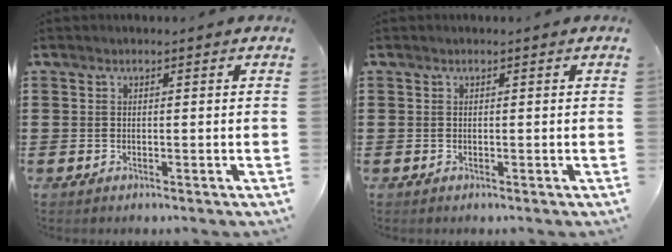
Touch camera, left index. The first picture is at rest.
{"total": 0.0}